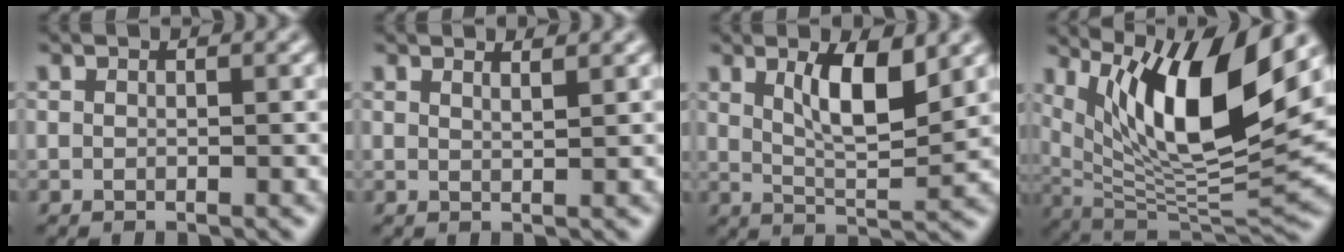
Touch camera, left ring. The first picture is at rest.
{"total": 1.6, "force": [1.3, 0.4, 0.8], "torque": [-0.003, 0.002, 0.010]}
{"total": 5.2, "force": [2.0, 1.5, 4.5], "torque": [-0.083, -0.005, 0.037]}
{"total": 12.0, "force": [5.4, 3.4, 10.2], "torque": [-0.167, -0.014, 0.105]}